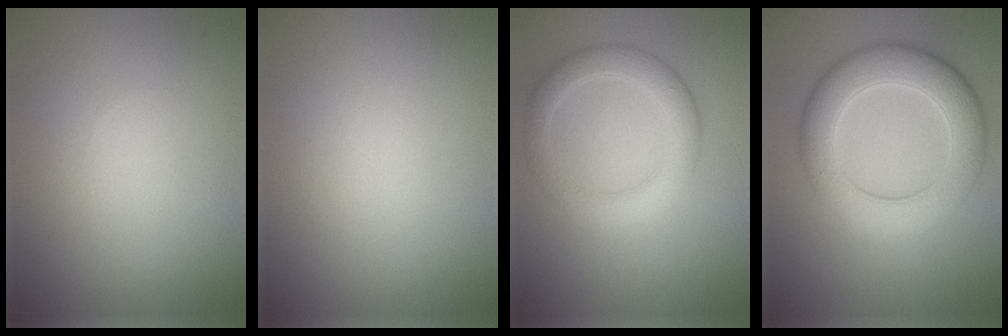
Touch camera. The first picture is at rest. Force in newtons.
{"total": 0.0}
{"total": 3.6, "press": 3.6, "slide": 0.1}
{"total": 6.7, "press": 6.7, "slide": 0.4}